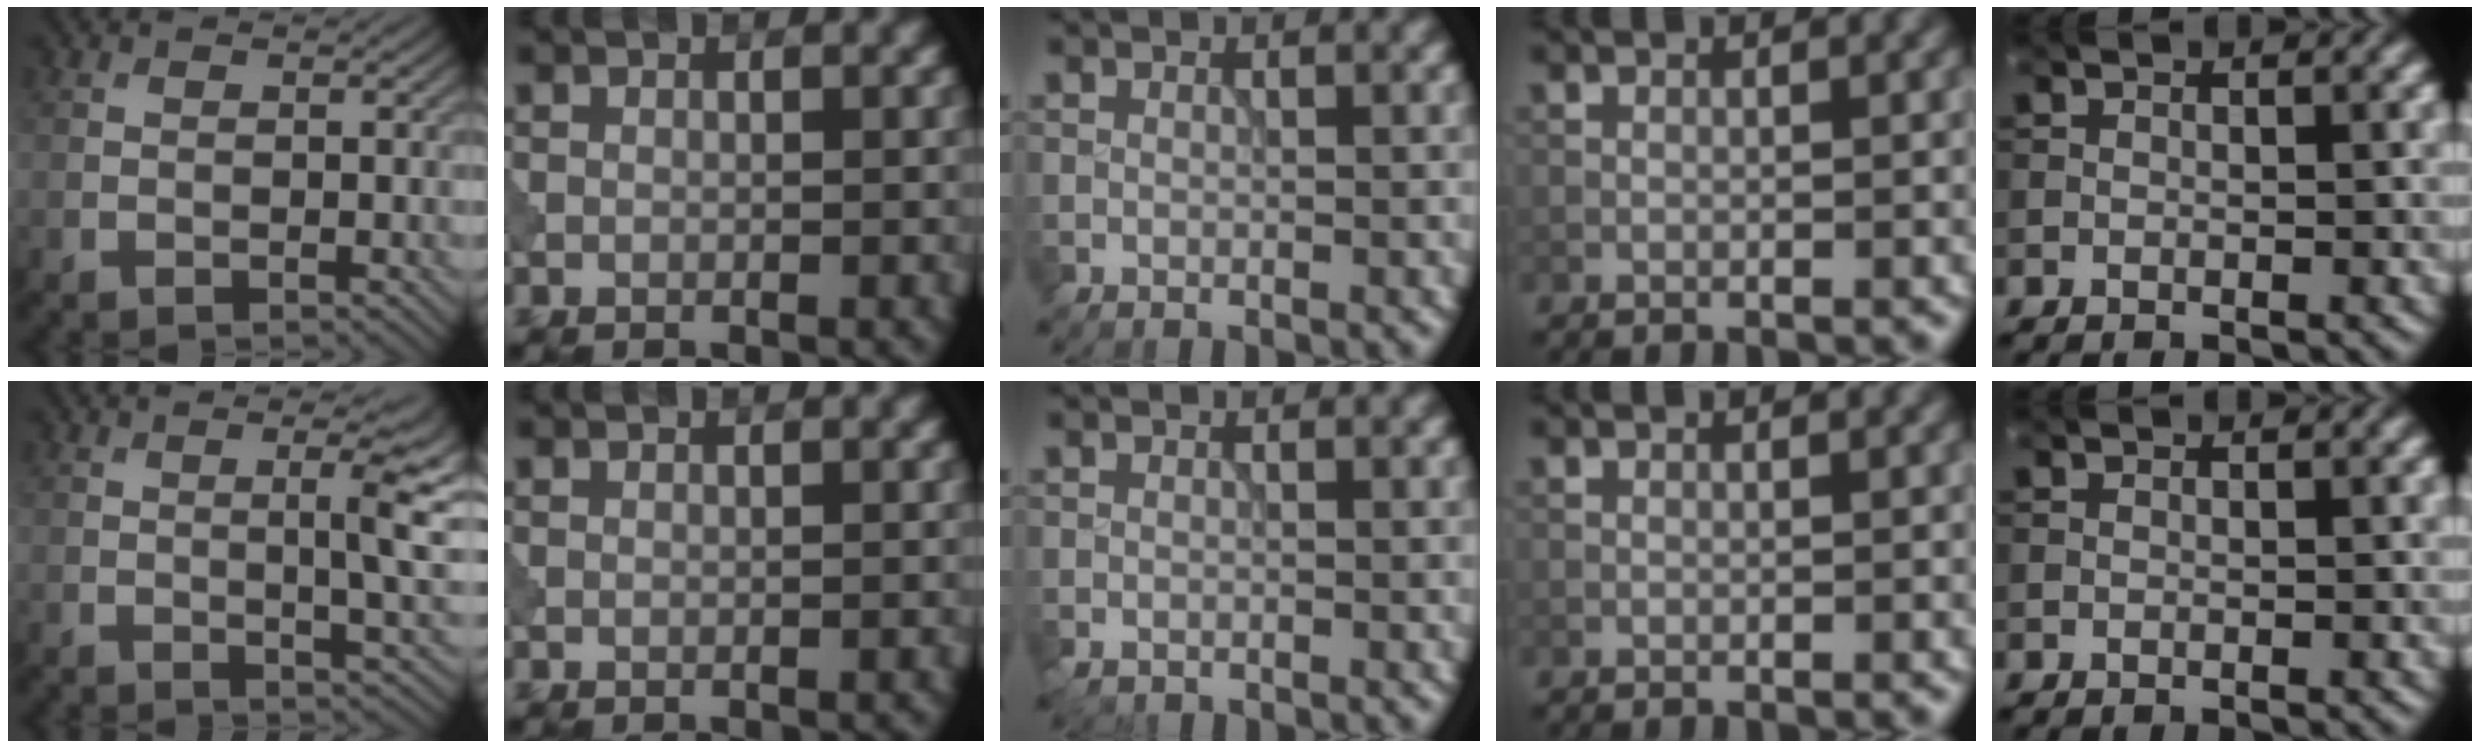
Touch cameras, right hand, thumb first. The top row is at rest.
{"thumb": {"total": 6.1, "force": [0.8, 1.4, 5.9], "torque": [-0.092, 0.004, 0.015]}, "middle": {"total": 0.8, "force": [-0.5, 0.5, 0.3], "torque": [-0.007, -0.005, -0.010]}}